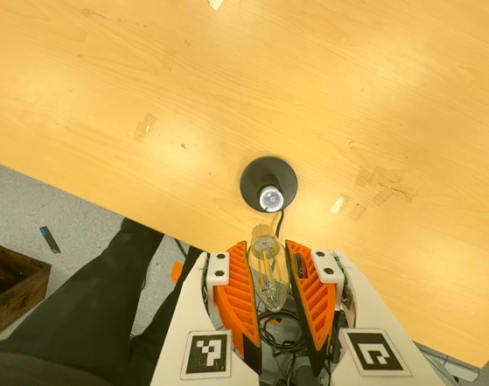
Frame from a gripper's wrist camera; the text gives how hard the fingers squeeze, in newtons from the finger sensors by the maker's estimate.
{"total": 14.1, "left": 15.8, "right": 12.3}